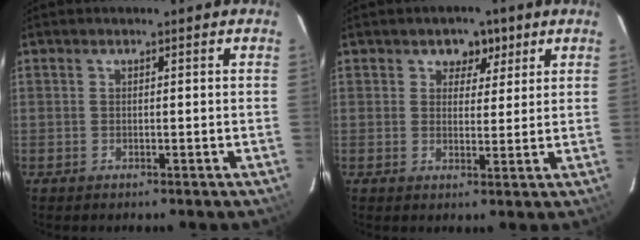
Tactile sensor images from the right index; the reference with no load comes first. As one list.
[{"total": 4.3, "force": [2.3, 3.4, 1.4], "torque": [-0.008, 0.002, 0.032]}]